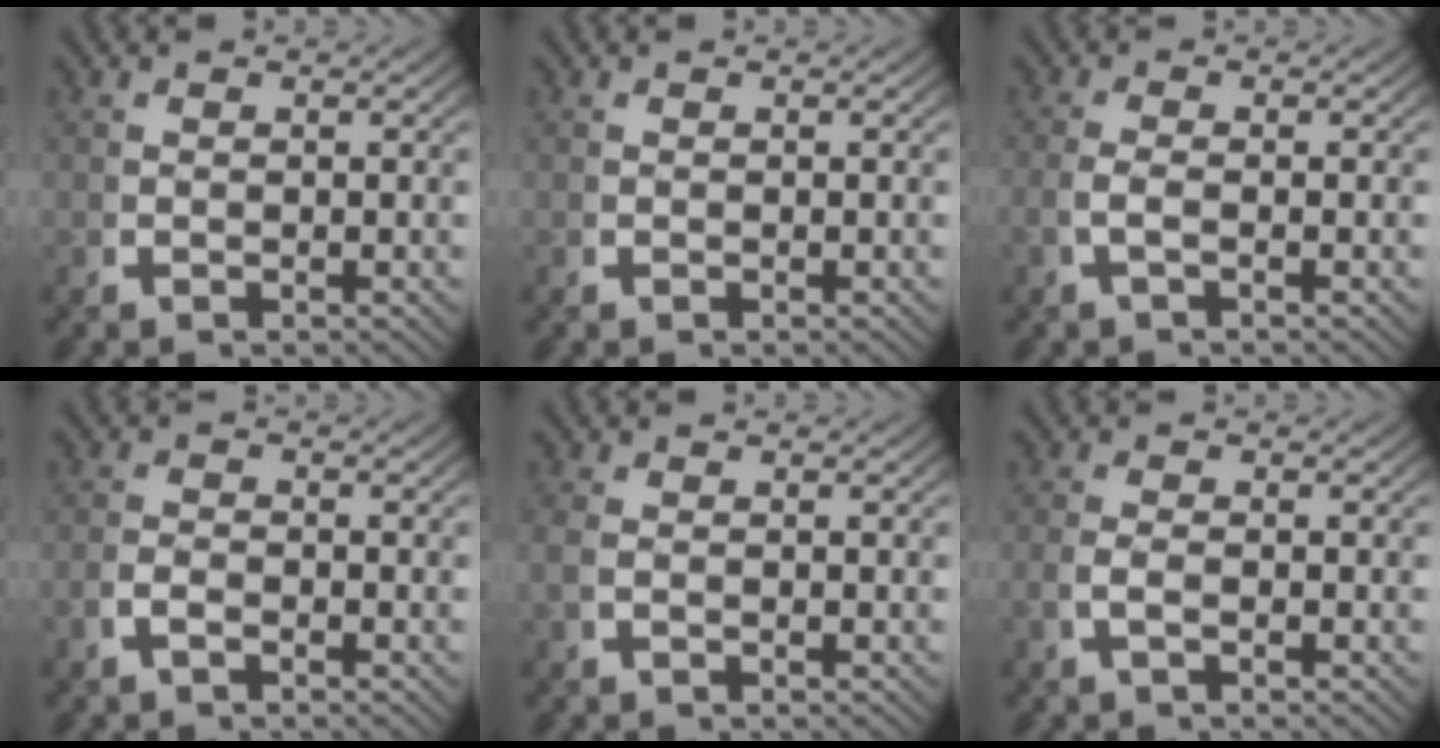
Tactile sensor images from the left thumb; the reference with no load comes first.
{"total": 0.0}
{"total": 1.6, "force": [-0.2, 0.1, 1.6], "torque": [-0.047, -0.001, -0.003]}
{"total": 1.2, "force": [-1.0, 0.4, 0.6], "torque": [-0.016, -0.002, -0.022]}
{"total": 0.9, "force": [0.0, 0.4, 0.8], "torque": [-0.030, -0.002, 0.004]}
{"total": 1.3, "force": [-0.3, 0.1, 1.2], "torque": [-0.038, -0.002, -0.005]}